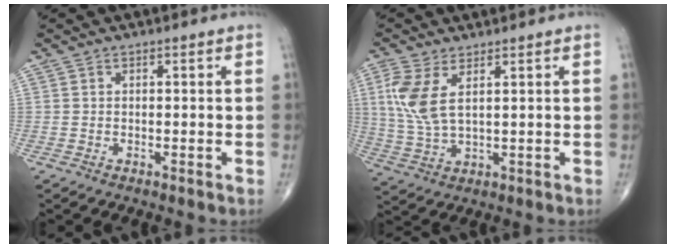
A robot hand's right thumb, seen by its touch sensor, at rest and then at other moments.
{"total": 8.3, "force": [2.8, 3.6, 7.0], "torque": [-0.164, -0.007, 0.066]}